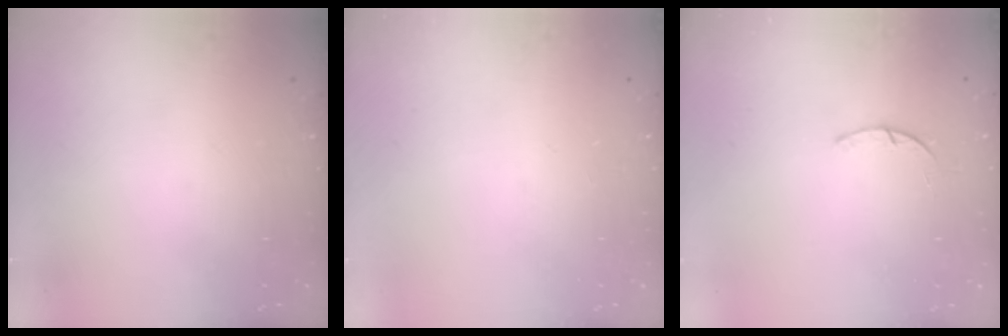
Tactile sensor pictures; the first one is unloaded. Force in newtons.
{"total": 0.0}
{"total": 1.4, "press": 1.4, "slide": 0.3}